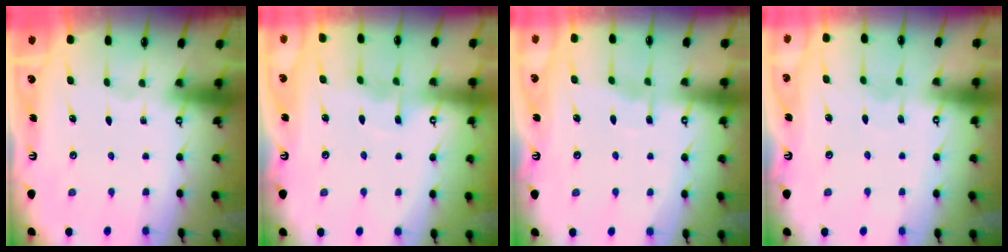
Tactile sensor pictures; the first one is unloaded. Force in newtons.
{"total": 4.2, "press": 4.2, "slide": 0.1}
{"total": 4.2, "press": 4.2, "slide": 0.5}
{"total": 4.7, "press": 4.7, "slide": 0.5}